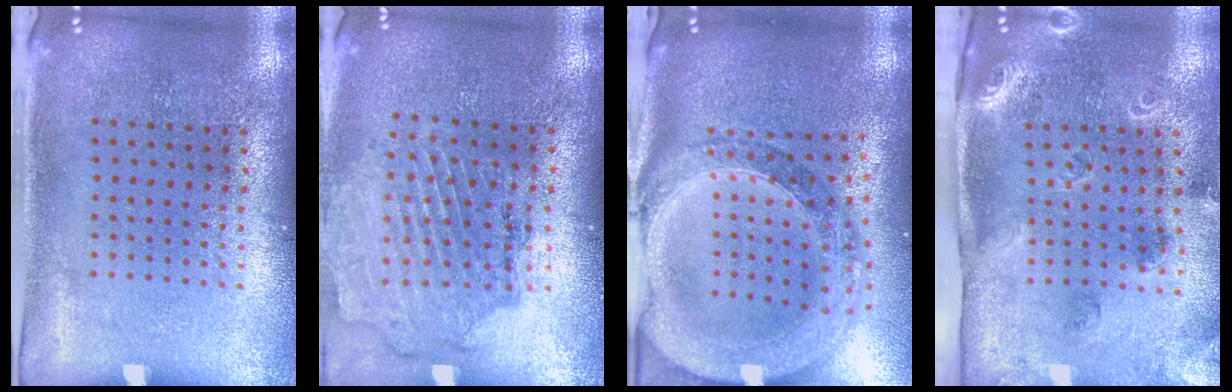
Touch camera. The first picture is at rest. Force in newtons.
{"total": 1.6, "press": 1.6, "slide": 0.3}
{"total": 2.6, "press": 2.3, "slide": 1.3}
{"total": 1.8, "press": 1.7, "slide": 0.5}